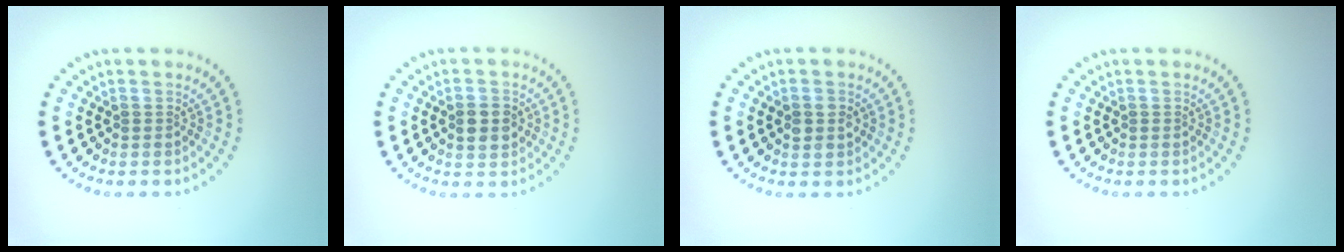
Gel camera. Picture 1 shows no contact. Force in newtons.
{"total": 2.9, "press": 2.9, "slide": 0.0}
{"total": 2.1, "press": 2.1, "slide": 0.2}
{"total": 0.0}